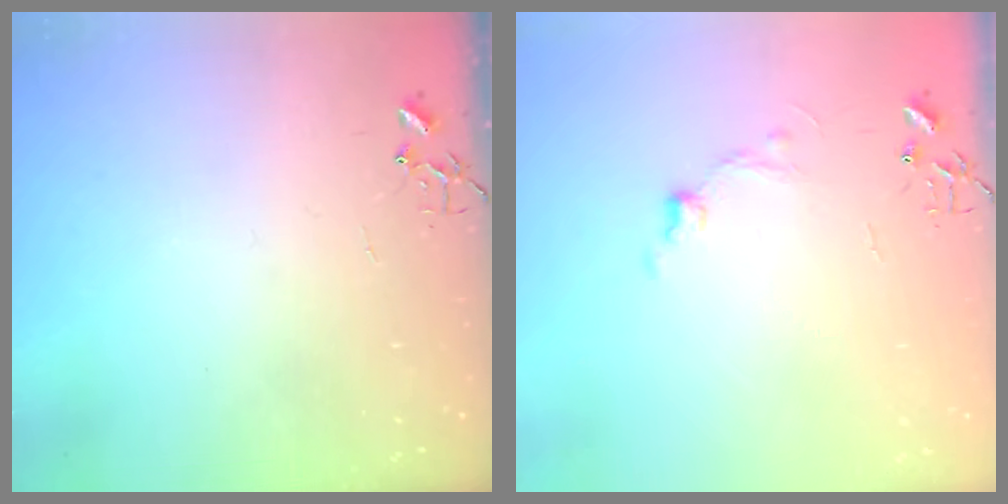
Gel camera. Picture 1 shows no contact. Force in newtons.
{"total": 6.8, "press": 6.8, "slide": 0.7}